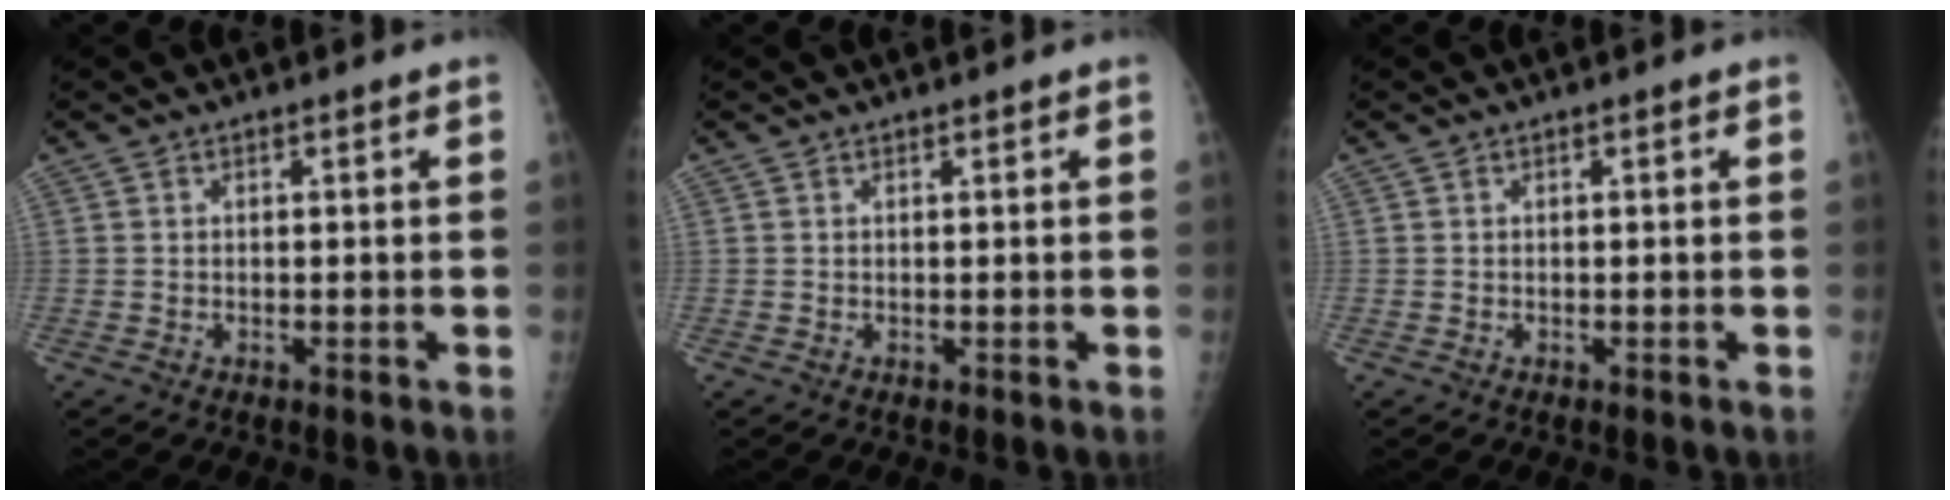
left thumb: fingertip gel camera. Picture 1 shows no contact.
{"total": 0.0}
{"total": 0.0}